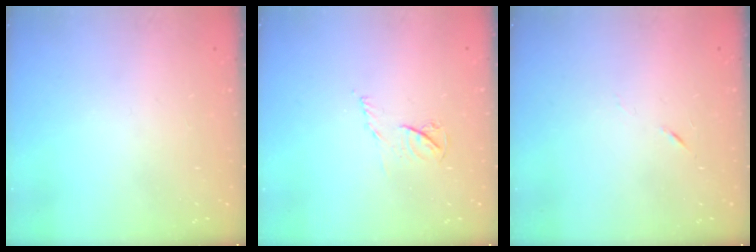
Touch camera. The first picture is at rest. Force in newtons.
{"total": 5.4, "press": 5.3, "slide": 0.7}
{"total": 3.8, "press": 3.6, "slide": 1.1}